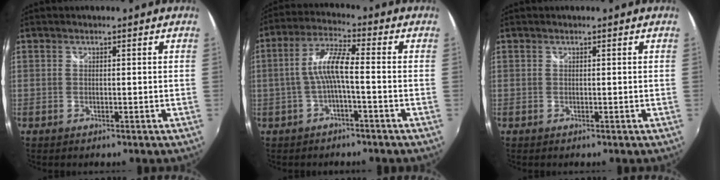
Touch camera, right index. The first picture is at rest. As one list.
[{"total": 6.8, "force": [-1.5, 0.8, 6.6], "torque": [-0.146, 0.013, -0.028]}, {"total": 0.0}]